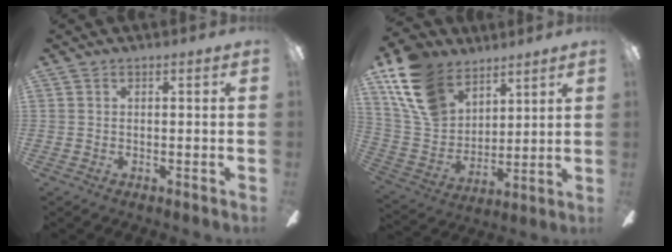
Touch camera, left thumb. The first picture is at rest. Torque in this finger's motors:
{"motor_torque": [0.55, 0.27, 1.34, -1.42, 0.45]}